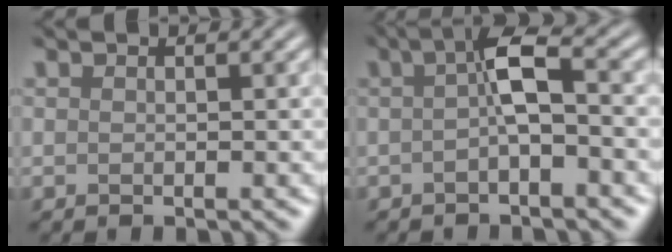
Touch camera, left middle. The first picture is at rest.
{"total": 3.4, "force": [0.0, 0.6, 3.3], "torque": [-0.059, 0.017, -0.002]}